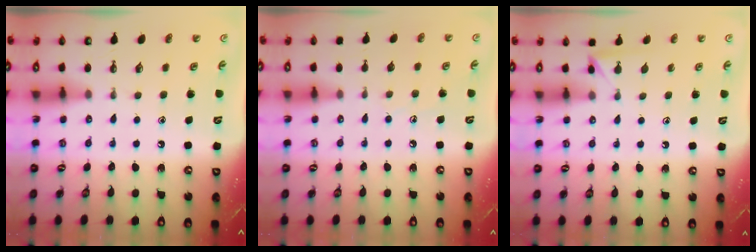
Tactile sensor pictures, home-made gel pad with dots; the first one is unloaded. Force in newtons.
{"total": 4.4, "press": 4.4, "slide": 0.5}
{"total": 2.9, "press": 2.9, "slide": 0.3}